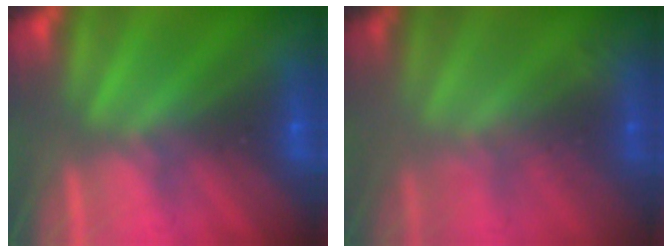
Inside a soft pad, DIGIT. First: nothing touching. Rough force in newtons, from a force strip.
{"total": 2.6}